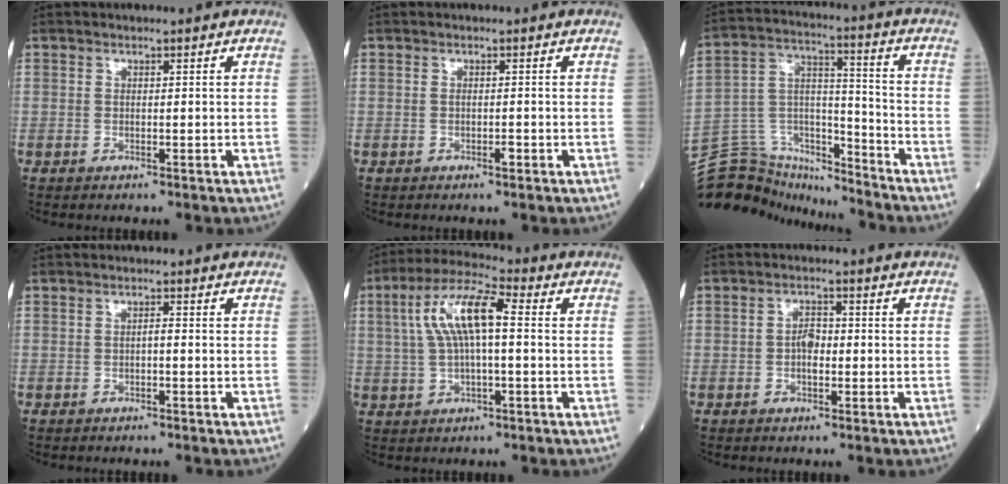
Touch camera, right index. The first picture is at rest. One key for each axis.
{"total": 0.9, "fx": -0.4, "fy": 0.2, "fz": 0.8, "tx": -0.016, "ty": 0.000, "tz": -0.006}
{"total": 17.8, "fx": -16.8, "fy": 5.5, "fz": 2.8, "tx": -0.064, "ty": 0.059, "tz": -0.276}
{"total": 0.7, "fx": -0.3, "fy": 0.1, "fz": 0.7, "tx": -0.012, "ty": 0.002, "tz": -0.006}
{"total": 9.8, "fx": 1.4, "fy": 2.3, "fz": 9.4, "tx": -0.194, "ty": 0.030, "tz": 0.024}
{"total": 2.7, "fx": -0.5, "fy": 1.3, "fz": 2.2, "tx": -0.038, "ty": 0.005, "tz": -0.010}